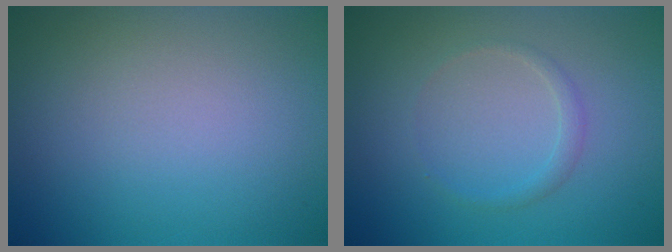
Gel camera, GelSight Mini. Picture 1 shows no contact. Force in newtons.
{"total": 1.1, "press": 1.1, "slide": 0.0}